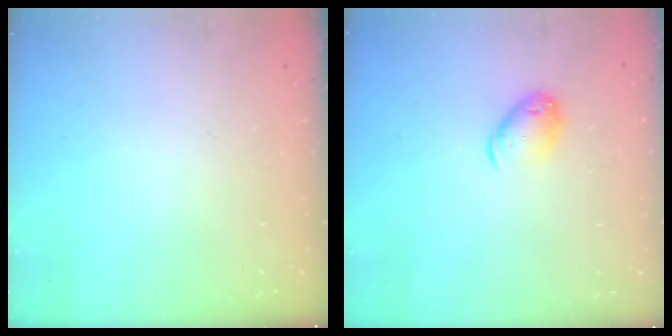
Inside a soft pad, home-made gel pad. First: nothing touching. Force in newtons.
{"total": 9.1, "press": 9.0, "slide": 1.5}